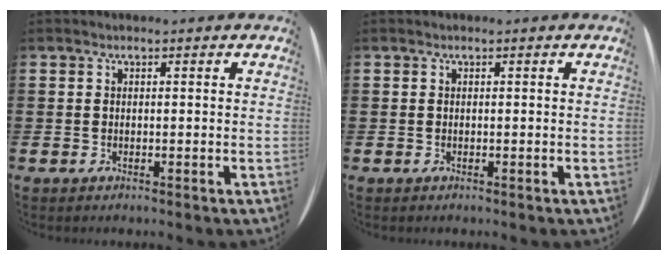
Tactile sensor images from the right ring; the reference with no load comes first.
{"total": 0.0}